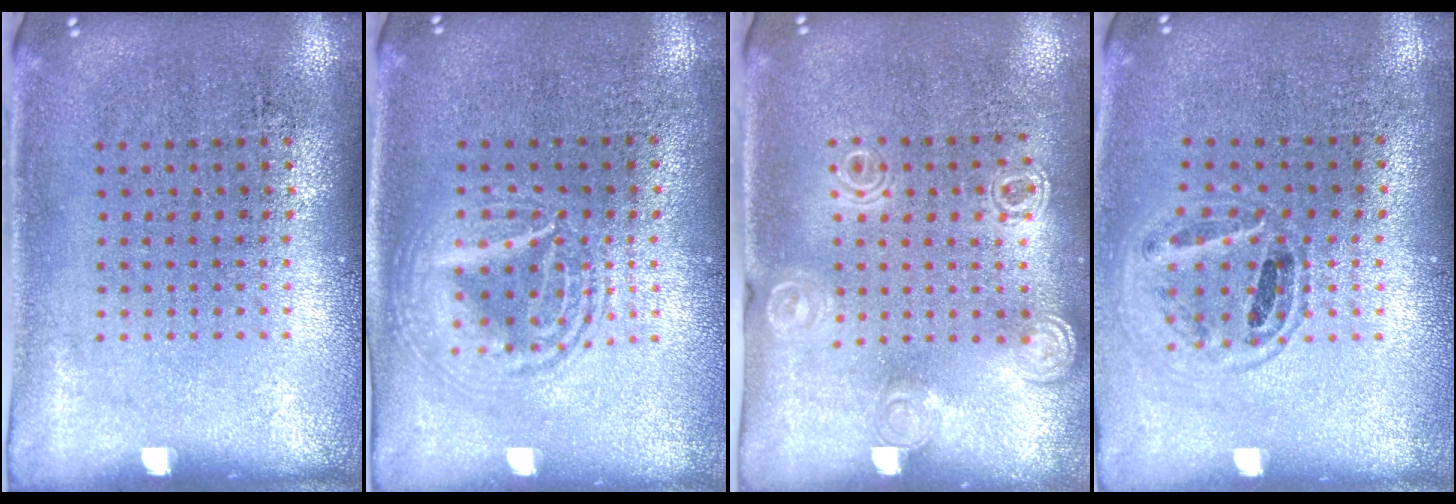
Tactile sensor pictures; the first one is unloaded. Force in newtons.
{"total": 2.9, "press": 2.9, "slide": 0.3}
{"total": 1.4, "press": 1.3, "slide": 0.2}
{"total": 0.9, "press": 0.9, "slide": 0.1}